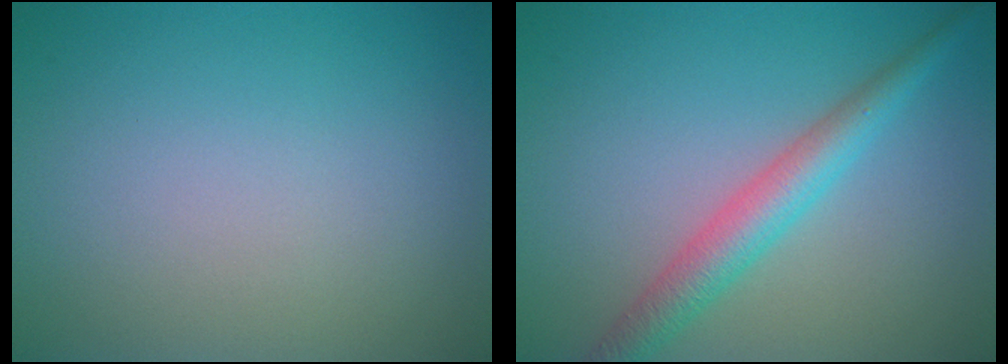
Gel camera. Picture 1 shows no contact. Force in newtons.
{"total": 3.8, "press": 3.8, "slide": 0.0}